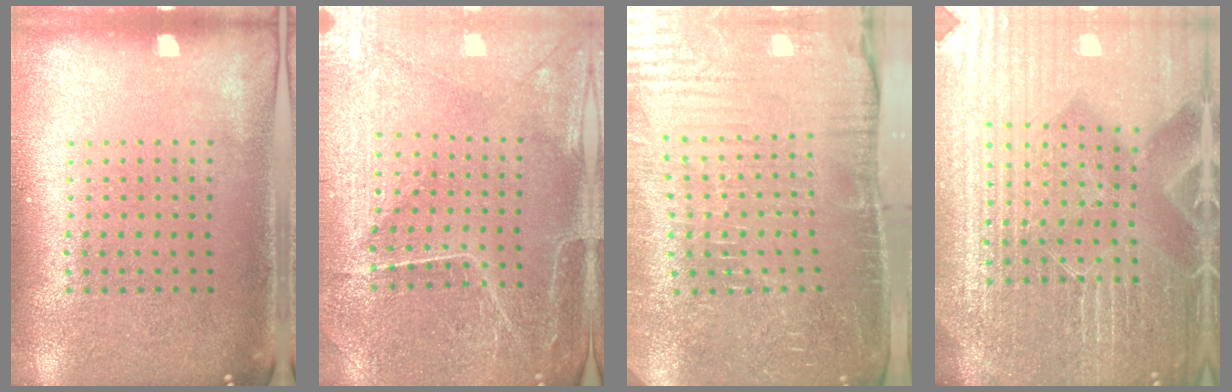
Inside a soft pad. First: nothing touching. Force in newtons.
{"total": 1.3, "press": 1.3, "slide": 0.3}
{"total": 4.6, "press": 4.6, "slide": 0.7}
{"total": 5.9, "press": 5.4, "slide": 2.4}